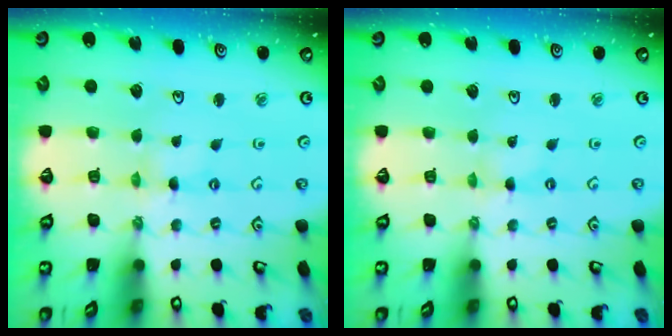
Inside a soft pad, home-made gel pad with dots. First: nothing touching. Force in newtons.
{"total": 0.0}